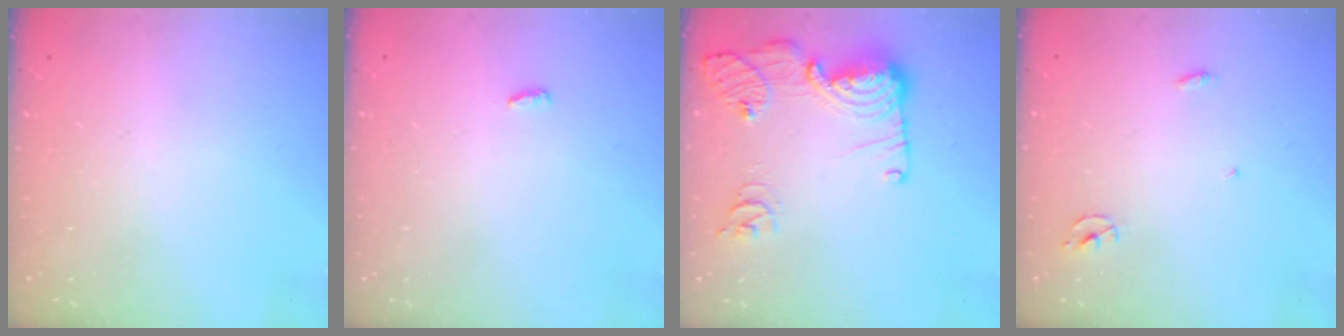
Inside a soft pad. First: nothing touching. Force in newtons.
{"total": 2.9, "press": 2.6, "slide": 1.3}
{"total": 15.8, "press": 15.7, "slide": 1.8}
{"total": 2.3, "press": 2.3, "slide": 0.2}